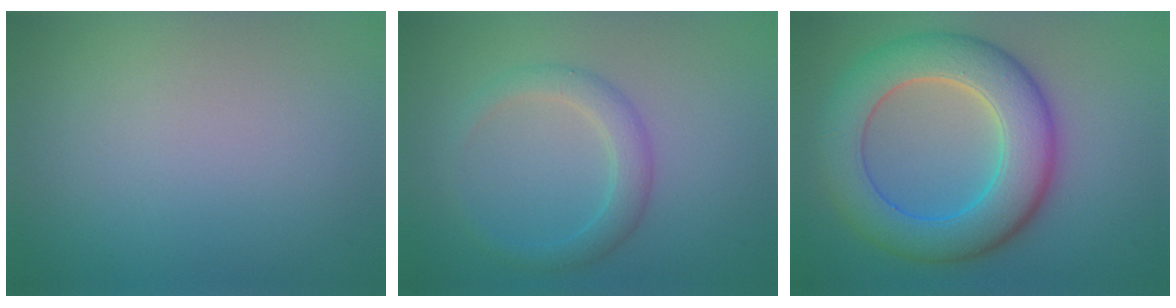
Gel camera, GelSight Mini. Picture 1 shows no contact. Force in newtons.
{"total": 2.6, "press": 2.6, "slide": 0.1}
{"total": 9.1, "press": 9.1, "slide": 0.5}